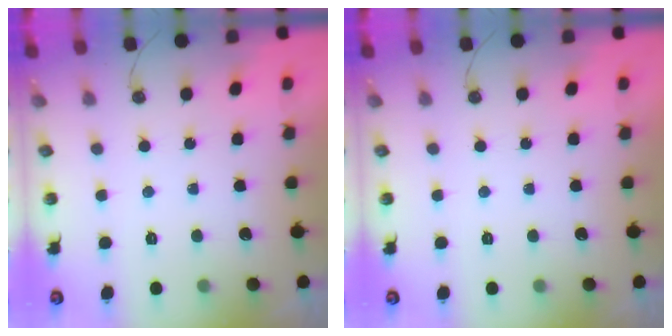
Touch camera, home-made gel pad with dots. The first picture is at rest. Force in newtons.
{"total": 0.0}